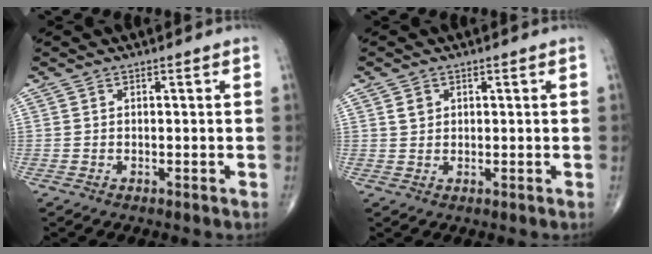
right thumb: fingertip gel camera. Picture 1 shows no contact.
{"total": 1.4, "force": [0.7, 1.1, 0.6], "torque": [-0.005, -0.002, 0.013]}